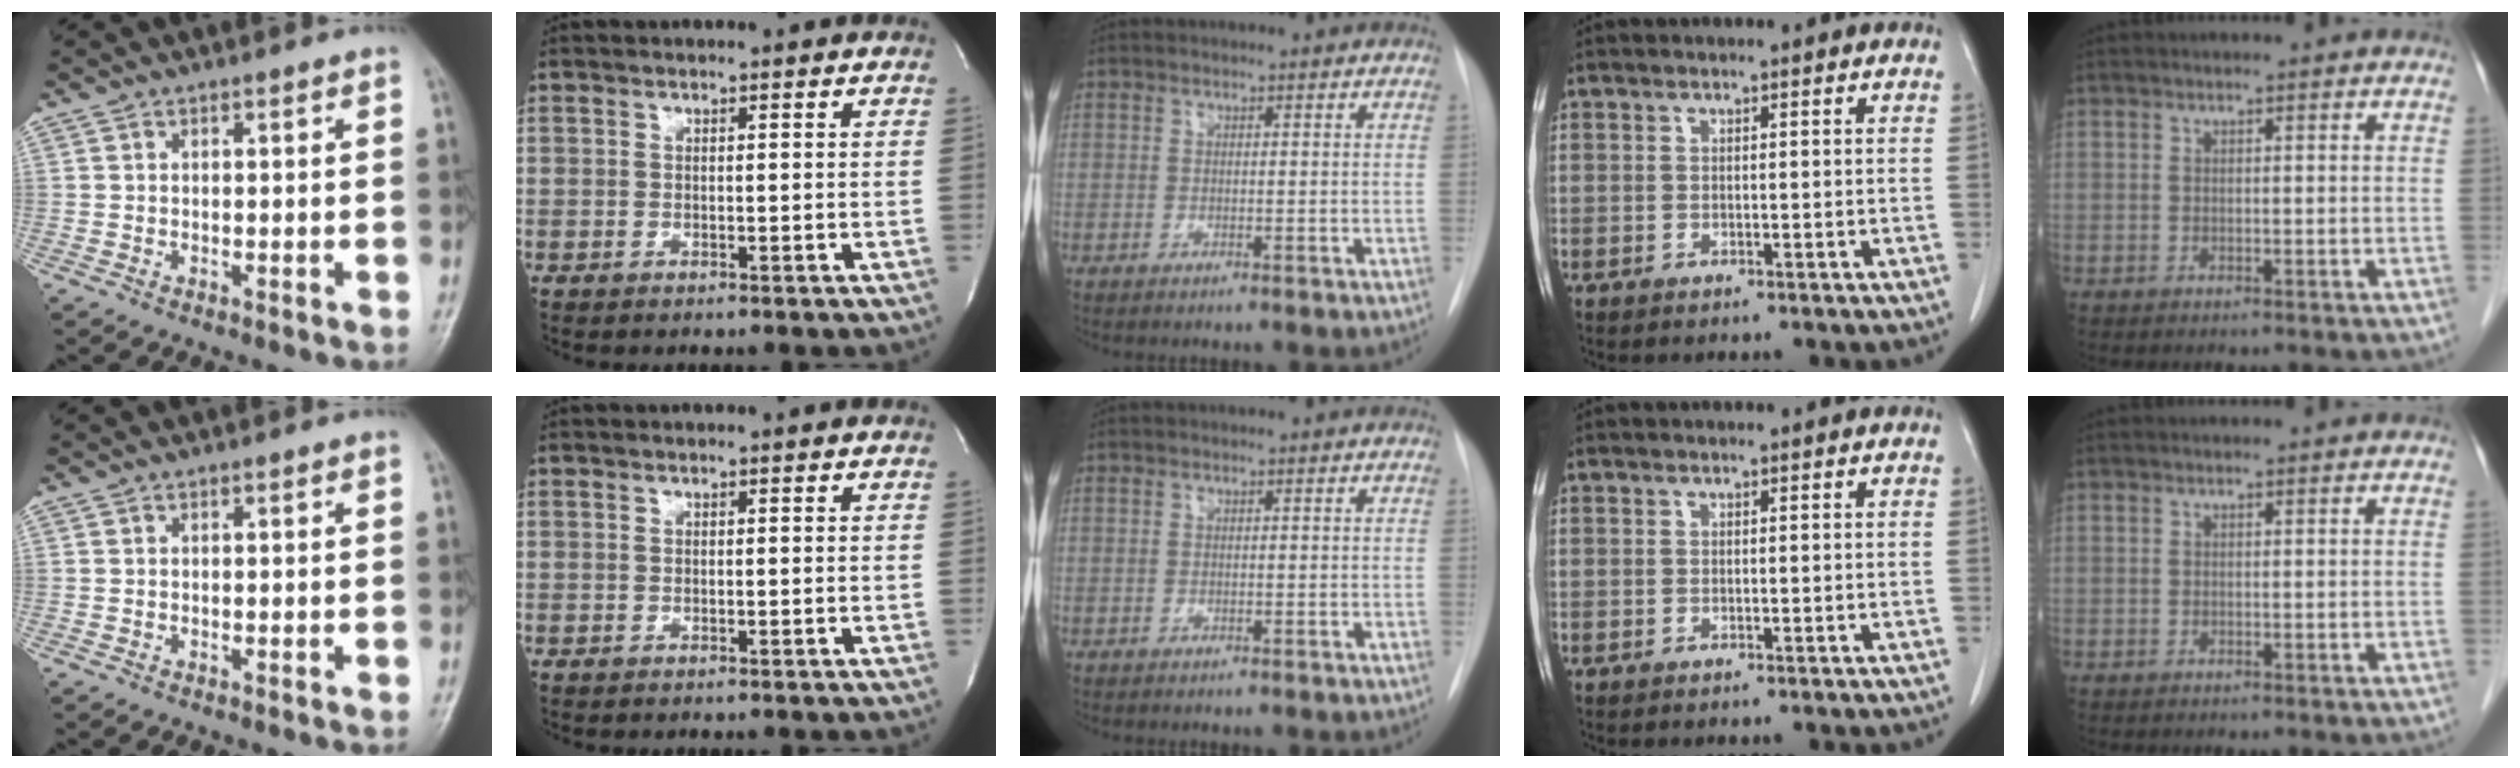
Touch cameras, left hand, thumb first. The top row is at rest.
{}